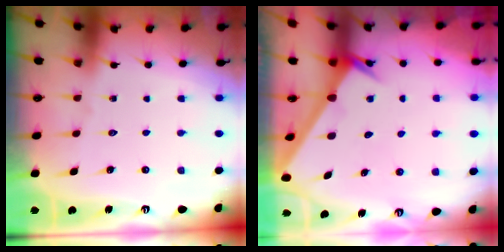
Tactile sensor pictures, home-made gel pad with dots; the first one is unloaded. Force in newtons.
{"total": 2.6, "press": 2.6, "slide": 0.1}